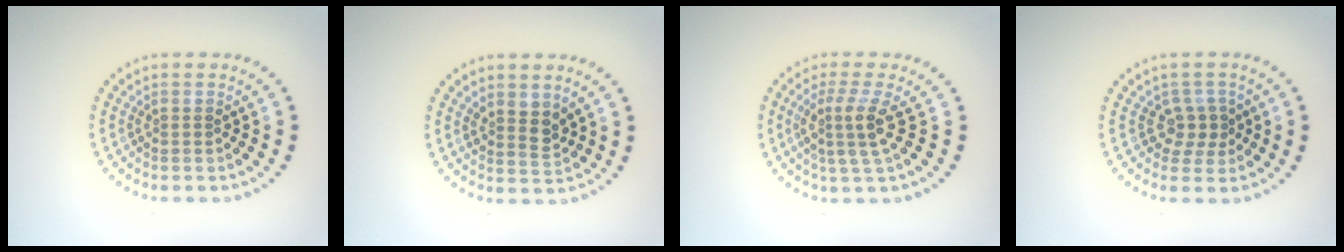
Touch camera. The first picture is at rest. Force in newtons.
{"total": 1.9, "press": 1.6, "slide": 1.1}
{"total": 3.1, "press": 2.3, "slide": 2.1}
{"total": 1.9, "press": 1.6, "slide": 1.1}